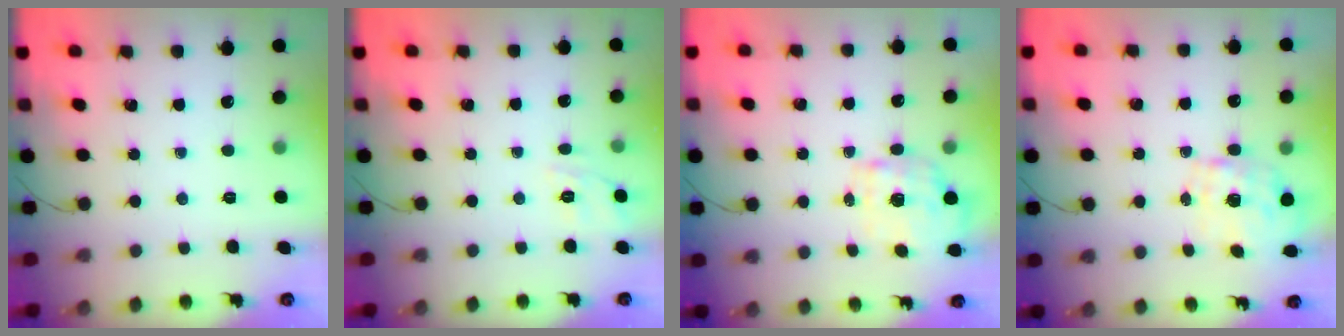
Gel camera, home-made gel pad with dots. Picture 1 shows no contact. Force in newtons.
{"total": 8.0, "press": 7.8, "slide": 1.8}
{"total": 2.6, "press": 2.3, "slide": 1.3}
{"total": 1.9, "press": 1.7, "slide": 0.7}